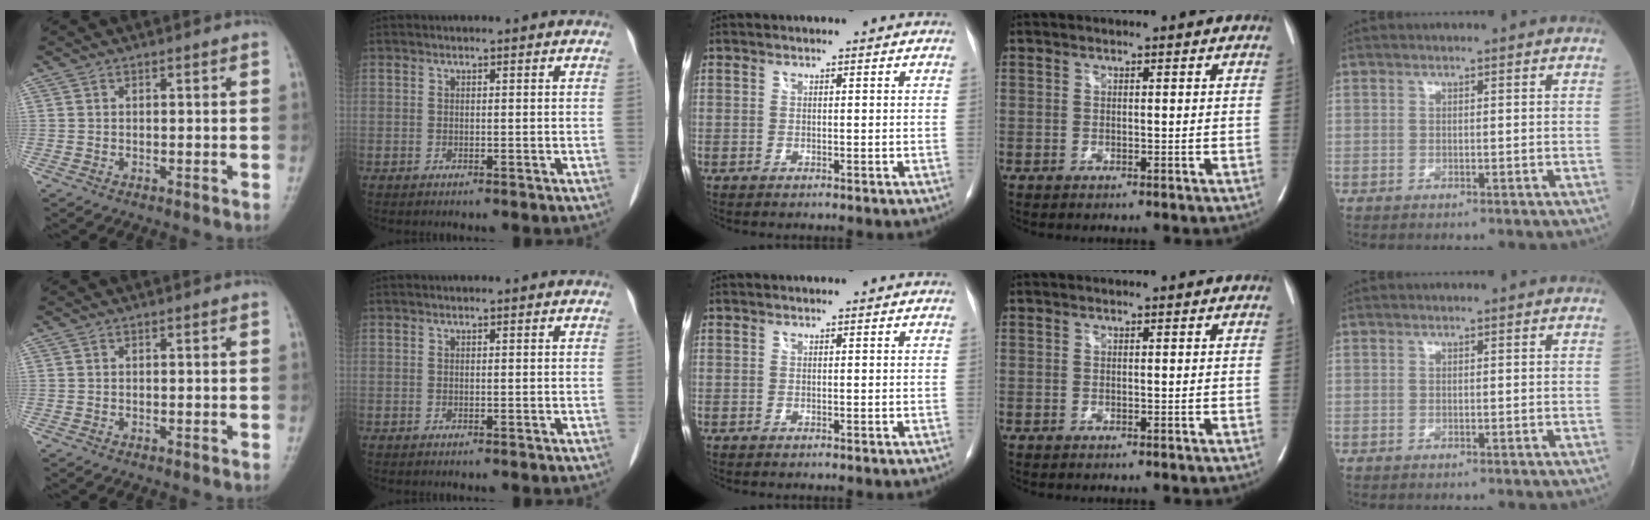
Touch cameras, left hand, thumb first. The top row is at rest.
{}